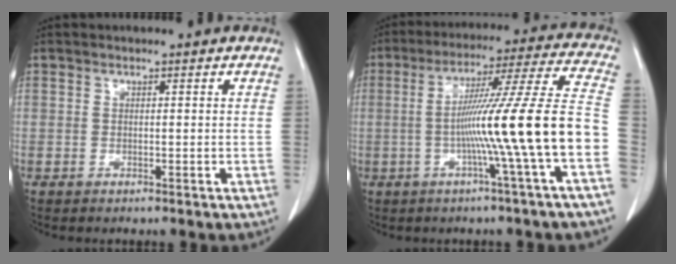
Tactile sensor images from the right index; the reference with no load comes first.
{"total": 17.0, "force": [-4.0, -2.6, 16.3], "torque": [-0.254, 0.010, -0.073]}